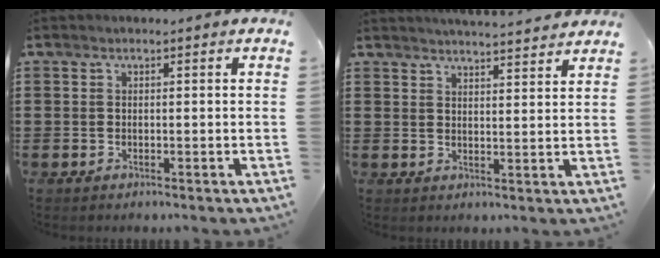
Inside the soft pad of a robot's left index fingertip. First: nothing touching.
{"total": 3.5, "force": [3.4, -0.6, 0.2], "torque": [-0.015, -0.020, 0.060]}